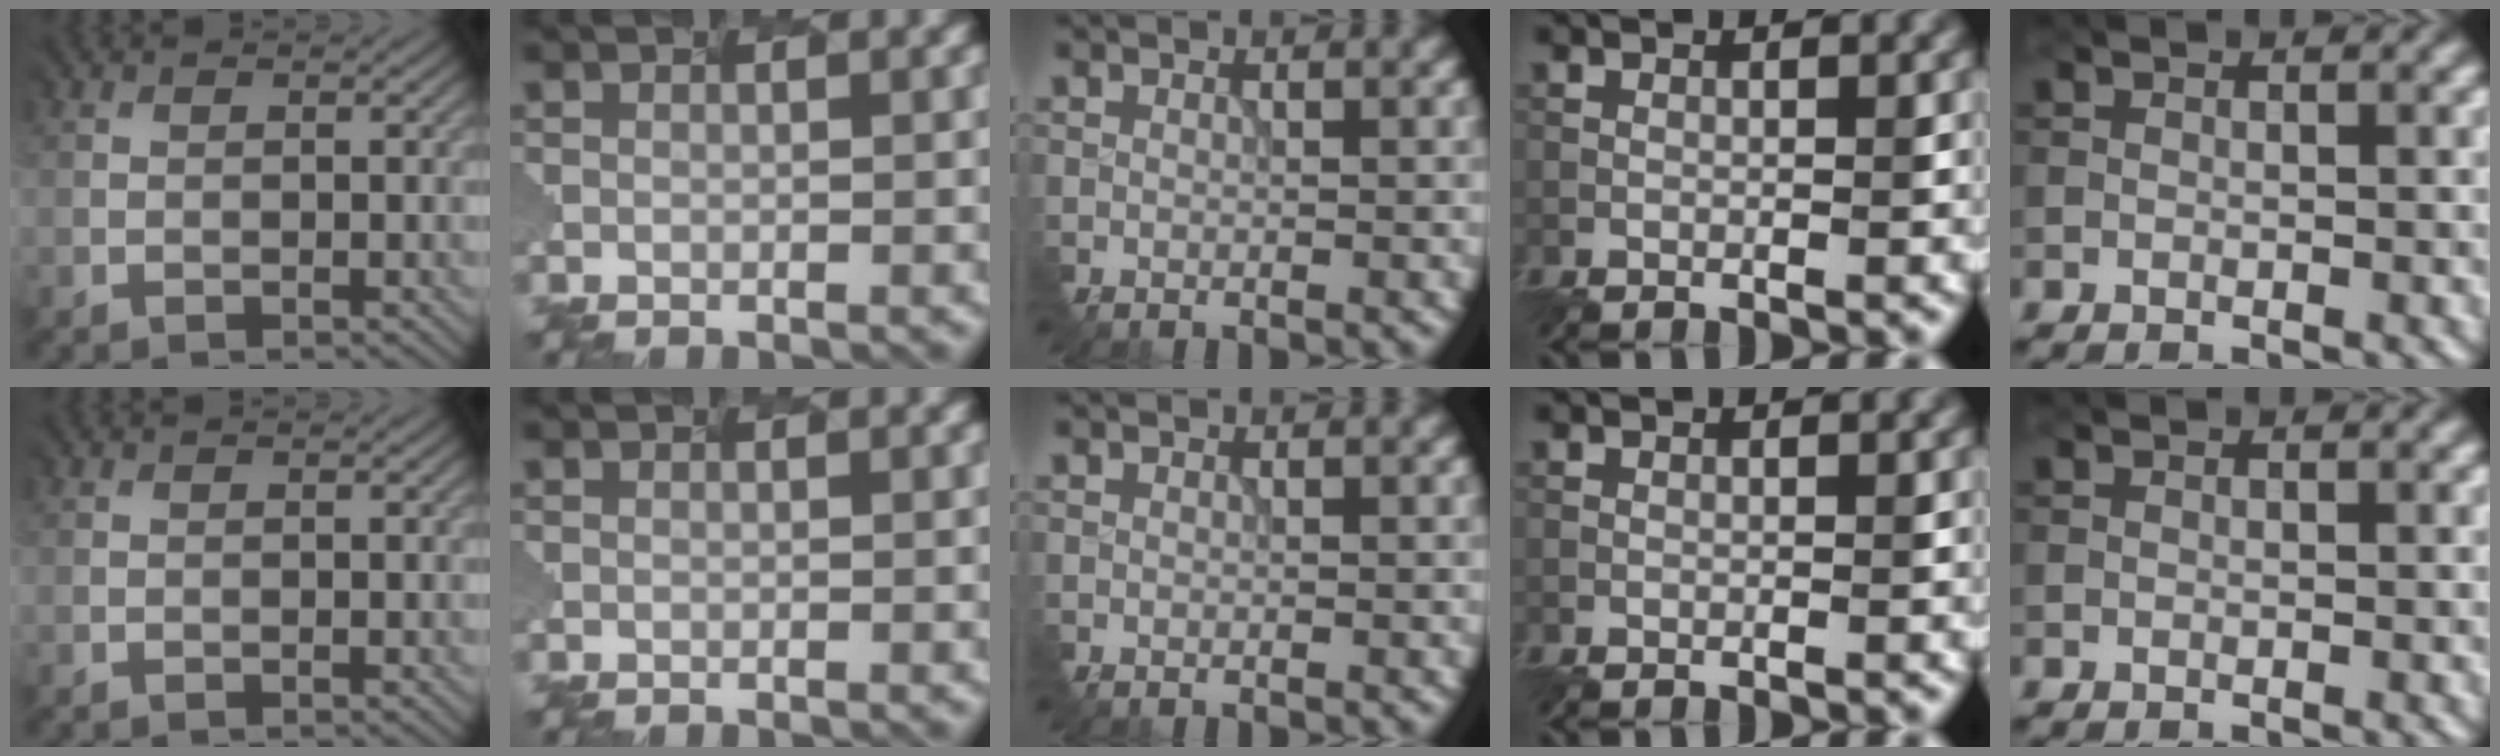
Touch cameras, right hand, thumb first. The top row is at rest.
{}